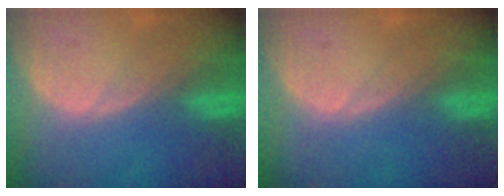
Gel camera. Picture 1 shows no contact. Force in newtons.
{"total": 0.0}